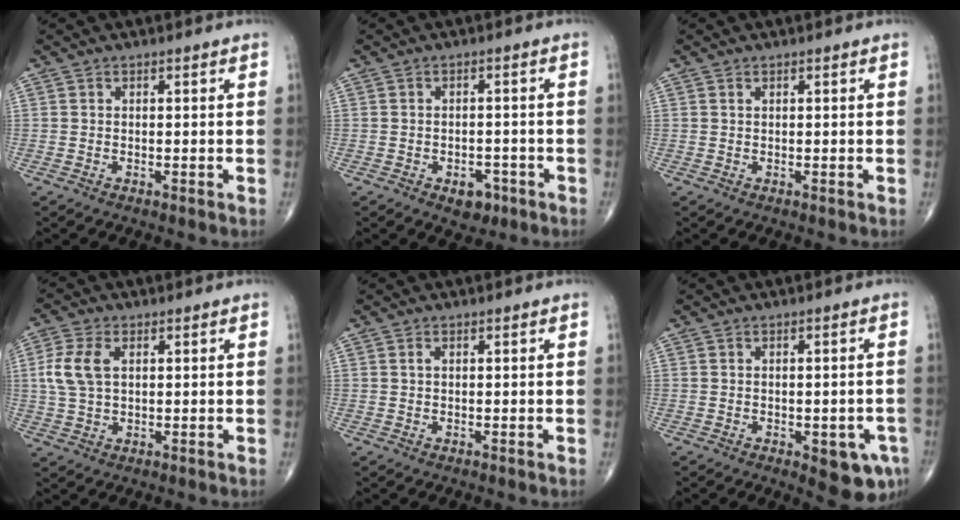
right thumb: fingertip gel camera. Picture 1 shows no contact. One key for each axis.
{"total": 4.4, "fx": -2.3, "fy": 2.8, "fz": 2.5, "tx": -0.017, "ty": 0.013, "tz": -0.026}
{"total": 0.0}
{"total": 6.9, "fx": 1.4, "fy": 4.1, "fz": 5.4, "tx": -0.123, "ty": 0.007, "tz": 0.028}
{"total": 0.6, "fx": 0.2, "fy": 0.3, "fz": 0.5, "tx": -0.012, "ty": 0.005, "tz": 0.004}
{"total": 7.7, "fx": -3.0, "fy": 3.2, "fz": 6.4, "tx": -0.059, "ty": 0.004, "tz": -0.028}